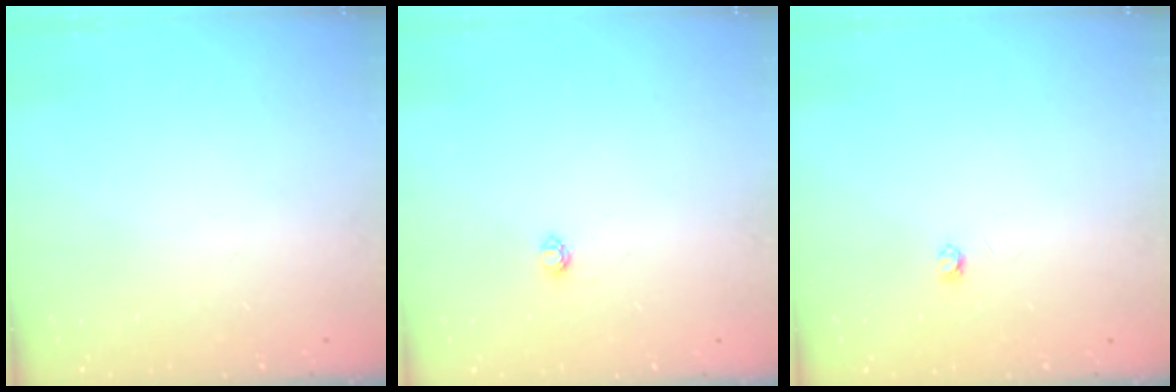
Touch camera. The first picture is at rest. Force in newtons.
{"total": 3.9, "press": 3.8, "slide": 0.5}
{"total": 2.8, "press": 2.7, "slide": 0.3}